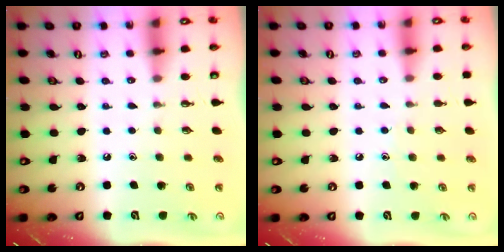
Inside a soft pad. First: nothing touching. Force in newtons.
{"total": 3.9, "press": 3.8, "slide": 0.5}